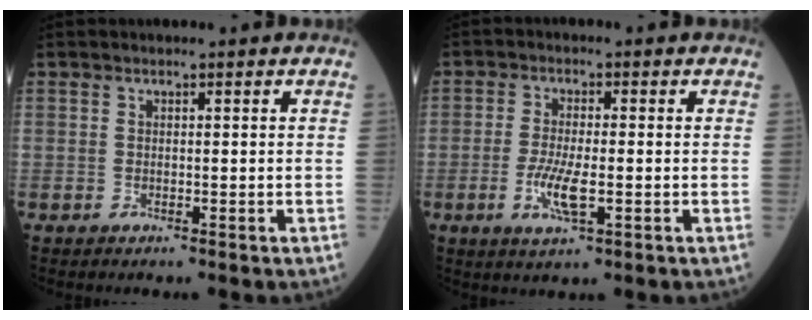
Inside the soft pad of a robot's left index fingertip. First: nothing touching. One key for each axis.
{"total": 5.2, "fx": -1.4, "fy": 1.1, "fz": 4.8, "tx": -0.105, "ty": -0.008, "tz": -0.027}